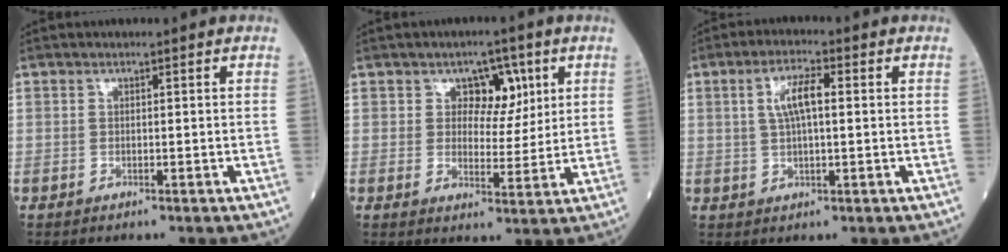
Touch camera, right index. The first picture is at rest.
{"total": 5.6, "force": [2.4, 3.8, 3.4], "torque": [-0.036, 0.006, 0.035]}
{"total": 5.3, "force": [1.1, 1.3, 5.1], "torque": [-0.101, 0.011, 0.021]}